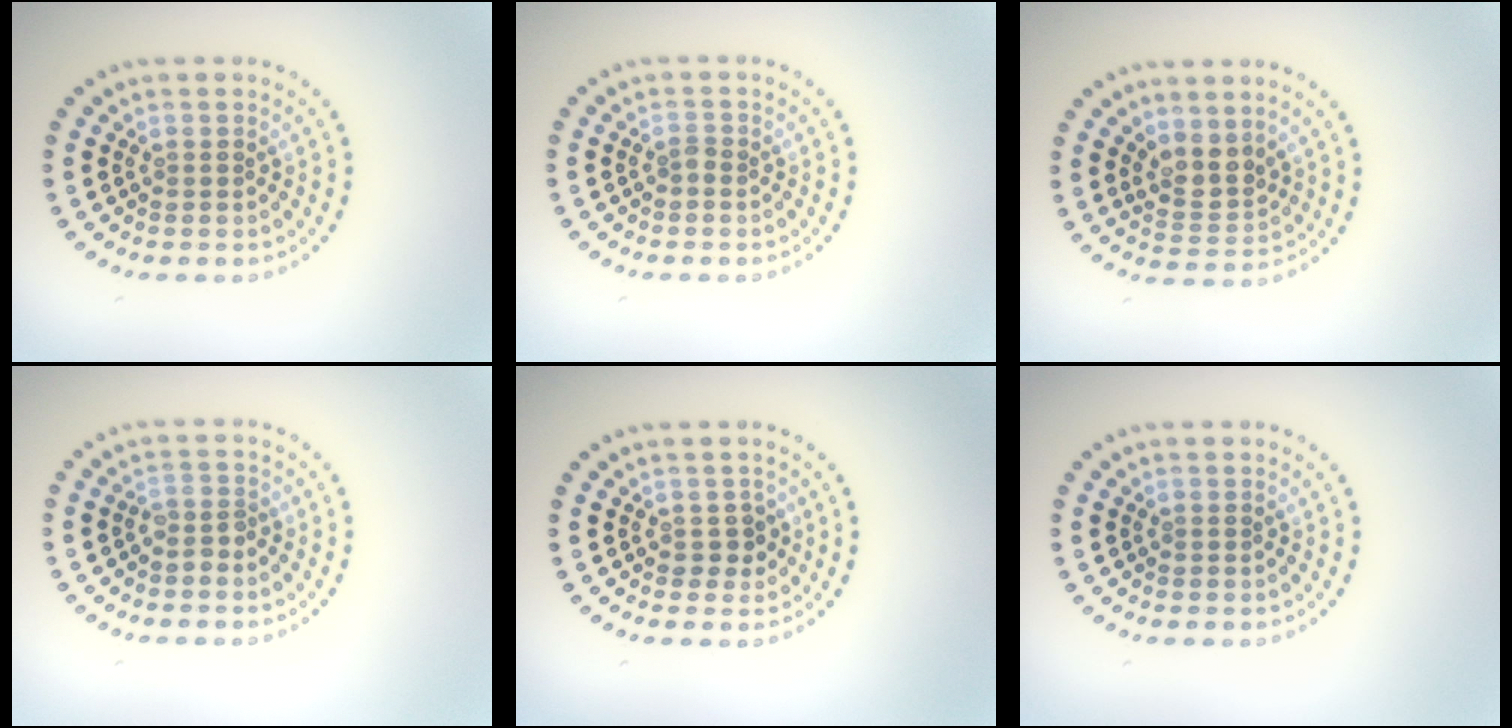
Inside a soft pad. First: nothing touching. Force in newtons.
{"total": 0.6, "press": 0.5, "slide": 0.4}
{"total": 2.5, "press": 2.0, "slide": 1.5}
{"total": 1.3, "press": 1.0, "slide": 0.8}
{"total": 1.3, "press": 1.2, "slide": 0.6}
{"total": 0.0}